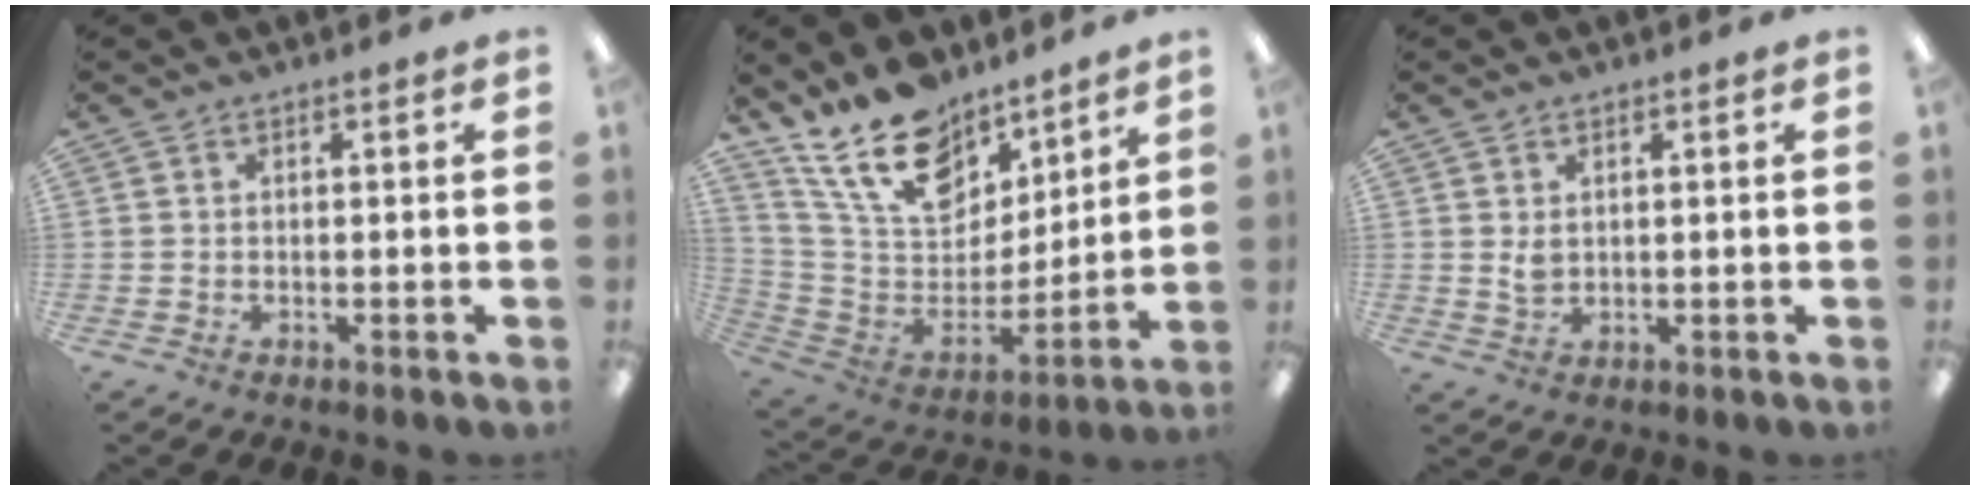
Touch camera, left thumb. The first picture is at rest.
{"total": 19.4, "force": [14.3, 9.8, 8.8], "torque": [-0.175, -0.082, 0.264]}
{"total": 2.5, "force": [1.0, 1.6, 1.6], "torque": [-0.028, -0.001, 0.017]}